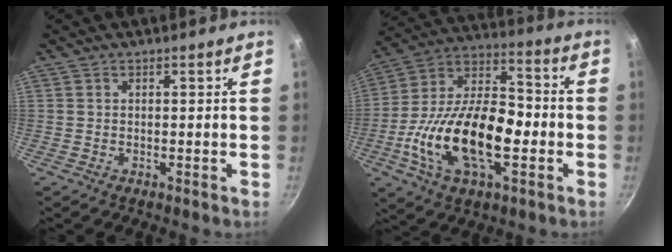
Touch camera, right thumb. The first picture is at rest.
{"total": 22.6, "force": [-5.1, 11.9, 18.5], "torque": [-0.319, 0.039, -0.100]}